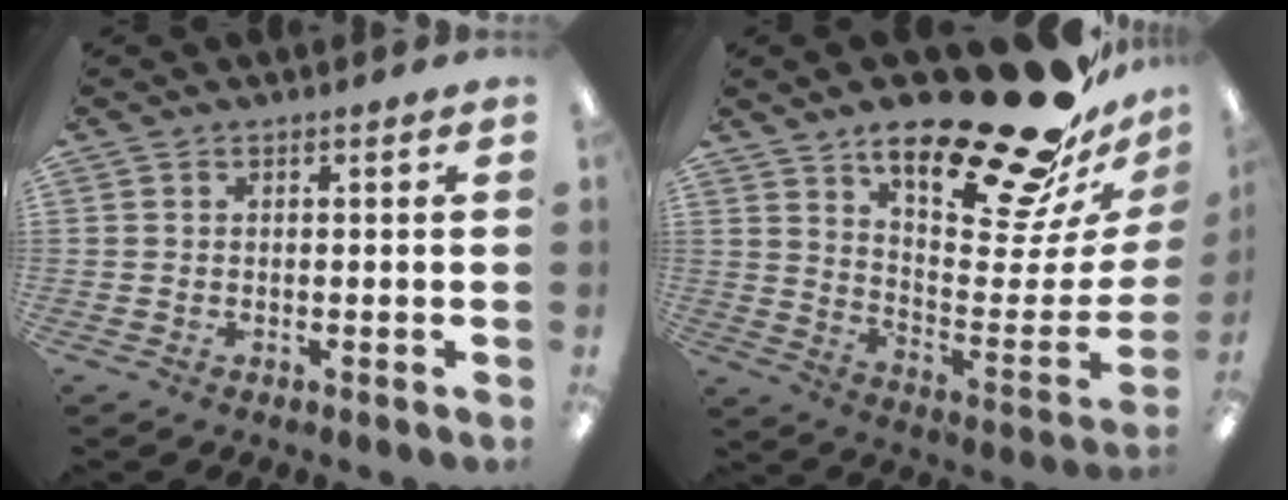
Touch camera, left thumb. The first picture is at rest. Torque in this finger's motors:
{"motor_torque": [0.60, 0.60, 1.38, -1.38, 0.06]}